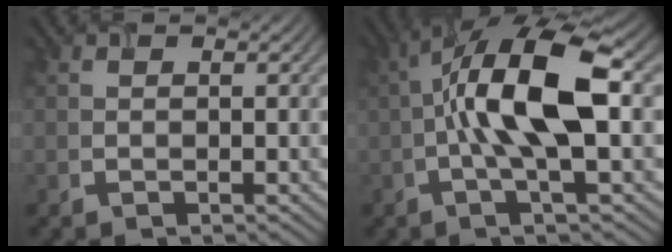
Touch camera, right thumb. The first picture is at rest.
{"total": 12.0, "force": [0.3, 3.9, 11.4], "torque": [-0.214, 0.023, -0.004]}